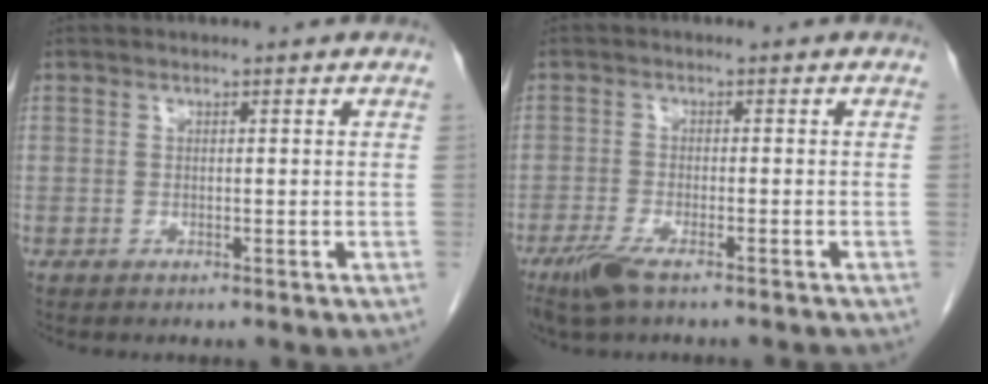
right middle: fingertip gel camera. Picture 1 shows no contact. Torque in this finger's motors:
{"motor_torque": [-0.04, -0.12, 0.08, 0.02]}